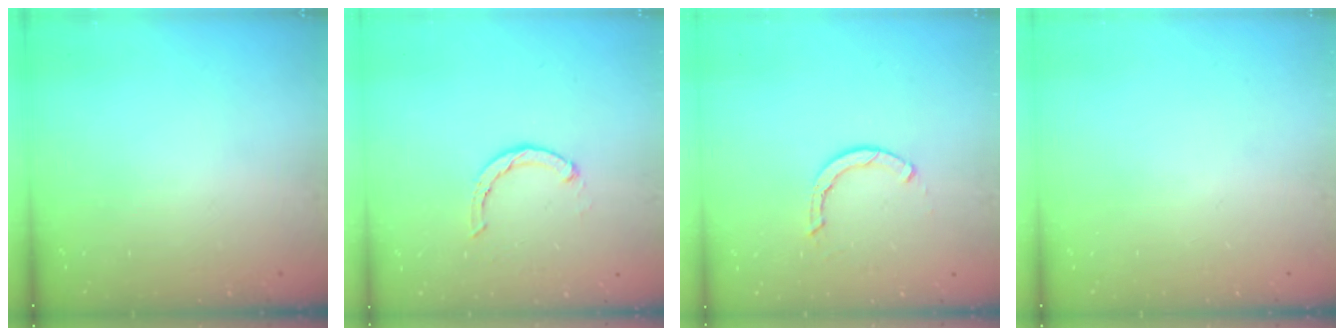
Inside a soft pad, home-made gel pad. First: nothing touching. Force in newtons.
{"total": 2.4, "press": 2.4, "slide": 0.4}
{"total": 2.3, "press": 2.3, "slide": 0.1}
{"total": 0.0}